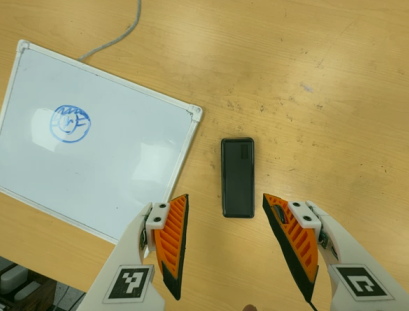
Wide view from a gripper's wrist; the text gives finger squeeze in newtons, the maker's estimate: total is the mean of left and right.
{"total": 0.0}